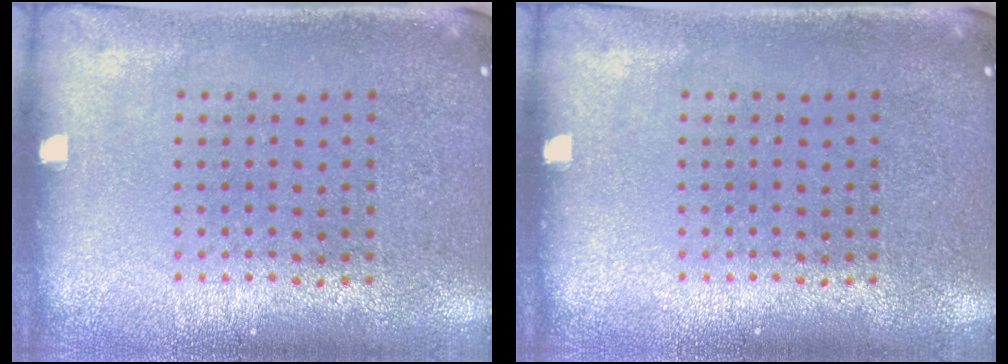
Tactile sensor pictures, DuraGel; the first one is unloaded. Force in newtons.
{"total": 0.0}